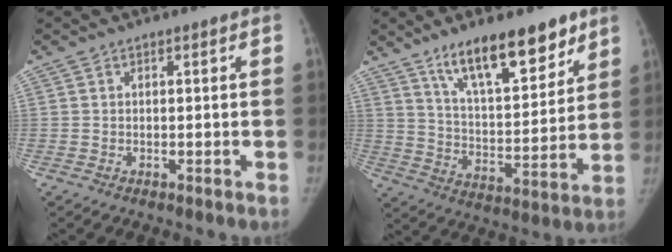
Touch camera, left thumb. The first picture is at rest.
{"total": 17.3, "force": [11.6, 5.8, 11.4], "torque": [-0.144, -0.067, 0.201]}